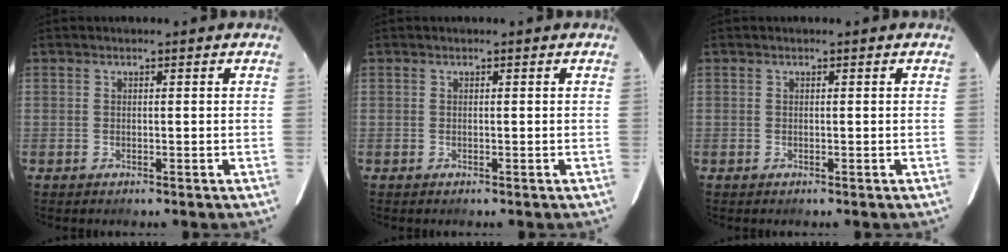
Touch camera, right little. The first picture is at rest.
{"total": 0.0}
{"total": 0.0}